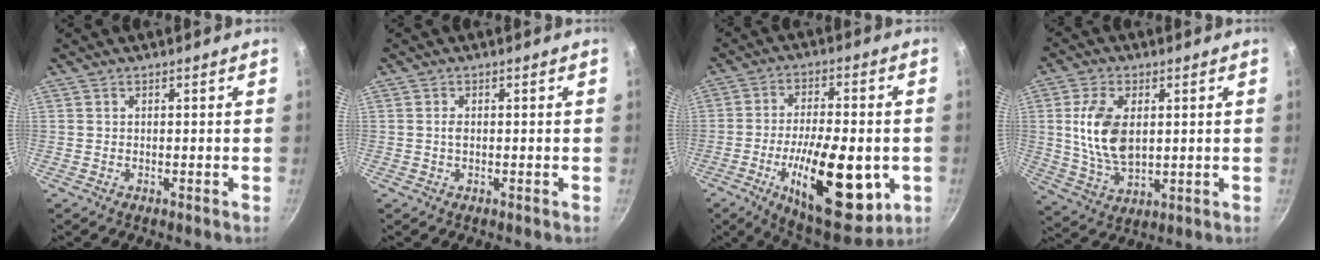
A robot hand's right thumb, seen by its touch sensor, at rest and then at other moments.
{"total": 1.2, "force": [0.1, 0.7, 1.0], "torque": [-0.019, 0.001, 0.000]}
{"total": 22.3, "force": [-5.7, 9.3, 19.4], "torque": [-0.281, 0.005, -0.082]}
{"total": 12.2, "force": [2.0, 7.0, 9.8], "torque": [-0.178, -0.013, 0.044]}